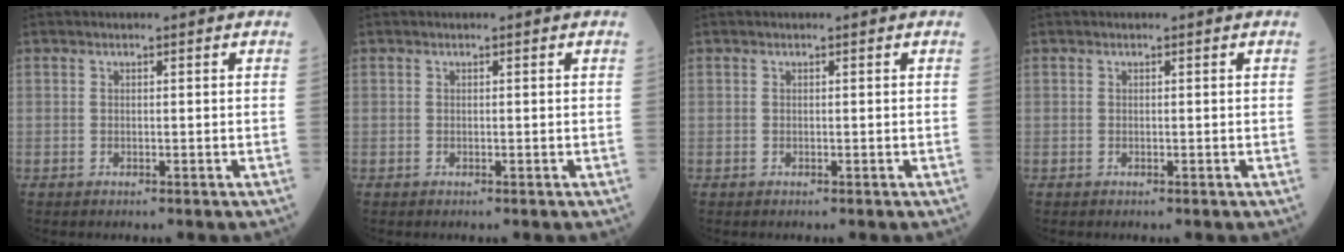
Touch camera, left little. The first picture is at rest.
{"total": 0.0}
{"total": 0.0}
{"total": 0.0}